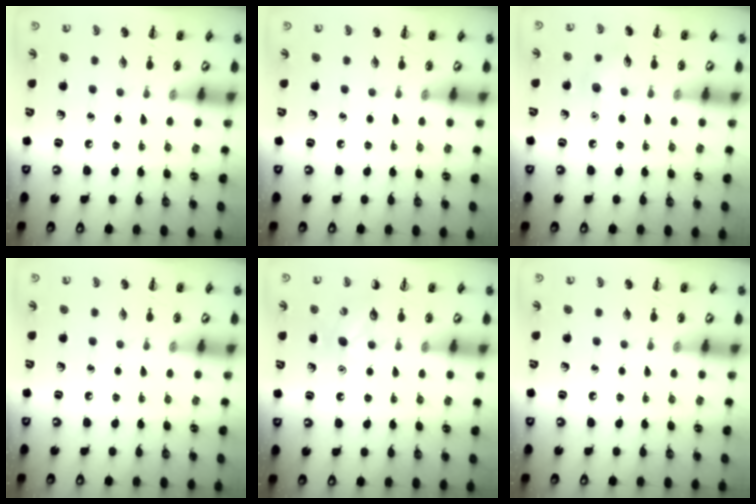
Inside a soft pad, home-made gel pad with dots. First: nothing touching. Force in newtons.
{"total": 0.0}
{"total": 6.7, "press": 6.6, "slide": 1.3}
{"total": 0.0}
{"total": 6.0, "press": 5.8, "slide": 1.5}
{"total": 0.0}